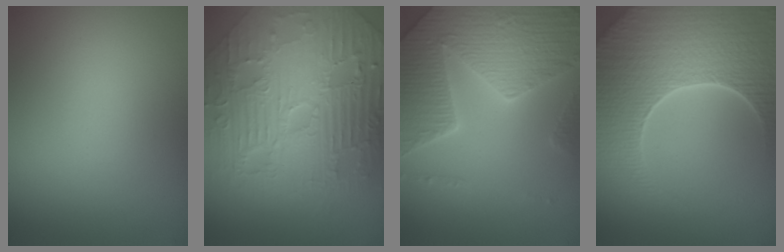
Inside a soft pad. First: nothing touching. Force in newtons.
{"total": 11.2, "press": 7.2, "slide": 8.6}
{"total": 7.5, "press": 7.2, "slide": 2.1}
{"total": 9.0, "press": 6.2, "slide": 6.5}